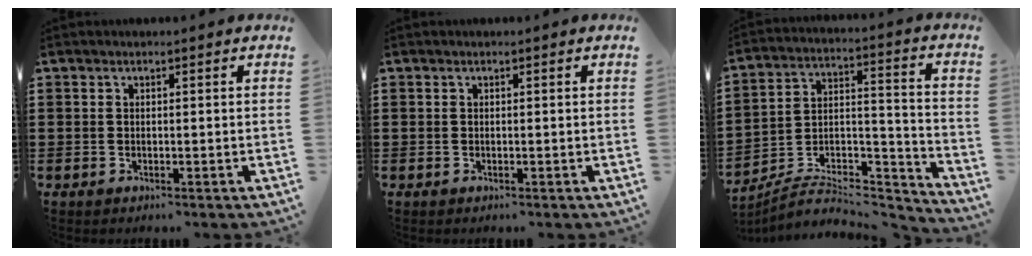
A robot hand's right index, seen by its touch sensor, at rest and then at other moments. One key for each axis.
{"total": 0.0}
{"total": 5.9, "fx": -5.3, "fy": 2.0, "fz": 1.6, "tx": -0.029, "ty": 0.005, "tz": -0.104}